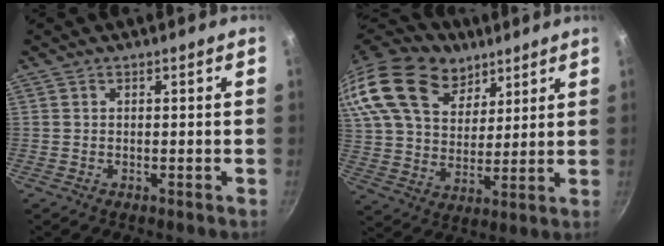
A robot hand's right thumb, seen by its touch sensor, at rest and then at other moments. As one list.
[{"total": 26.4, "force": [16.2, 16.5, 12.7], "torque": [-0.260, -0.012, 0.297]}]